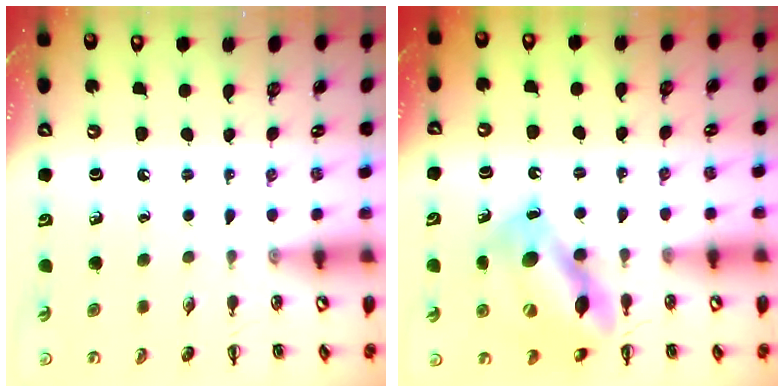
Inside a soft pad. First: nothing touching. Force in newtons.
{"total": 12.0, "press": 11.6, "slide": 3.0}